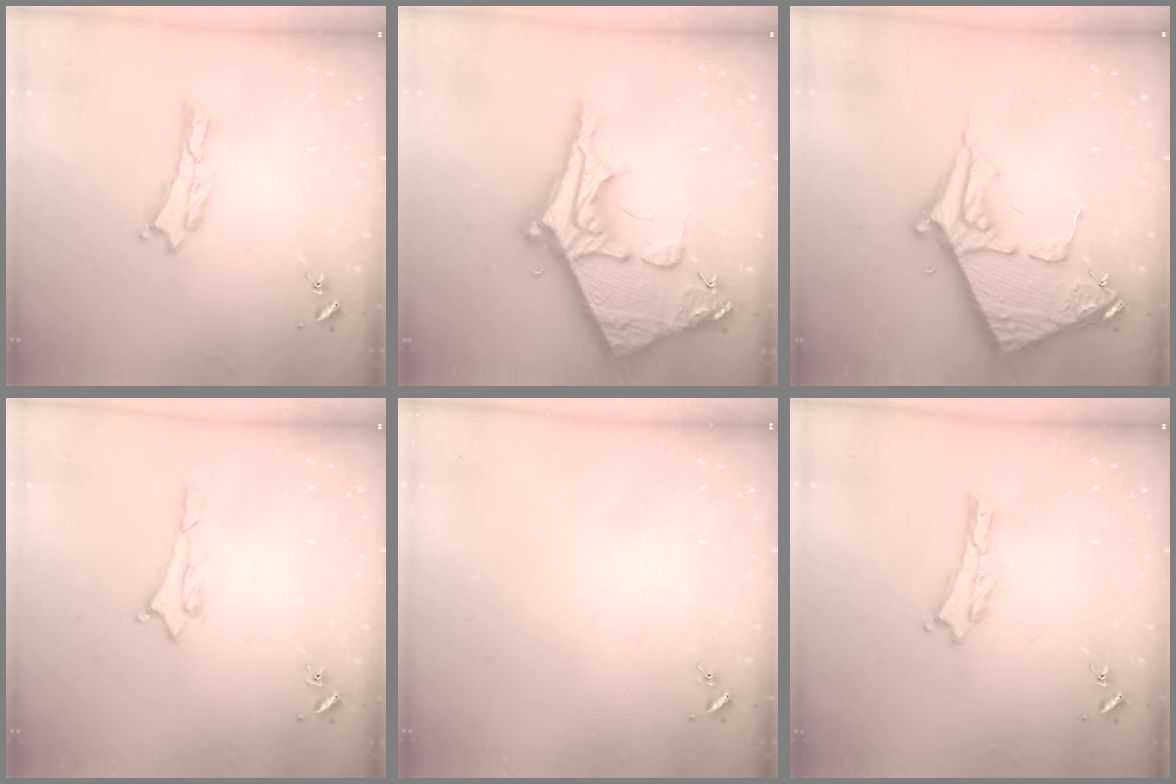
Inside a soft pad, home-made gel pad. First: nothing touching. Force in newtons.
{"total": 13.4, "press": 13.4, "slide": 1.3}
{"total": 11.0, "press": 10.9, "slide": 1.1}
{"total": 1.1, "press": 1.1, "slide": 0.1}
{"total": 0.0}
{"total": 0.0}